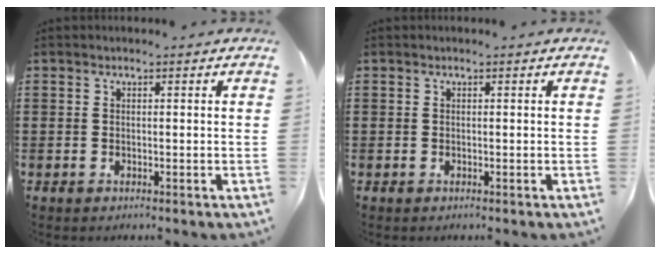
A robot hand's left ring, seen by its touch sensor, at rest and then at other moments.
{"total": 0.0}